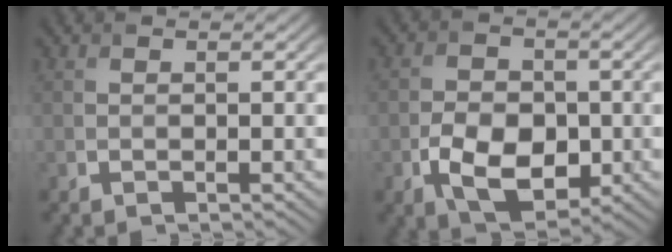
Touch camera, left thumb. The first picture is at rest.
{"total": 7.2, "force": [-2.1, 4.8, 5.0], "torque": [-0.094, -0.009, -0.040]}